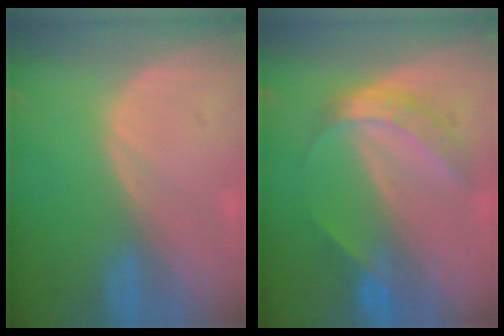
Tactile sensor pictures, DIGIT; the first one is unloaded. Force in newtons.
{"total": 6.2, "press": 5.3, "slide": 3.2}